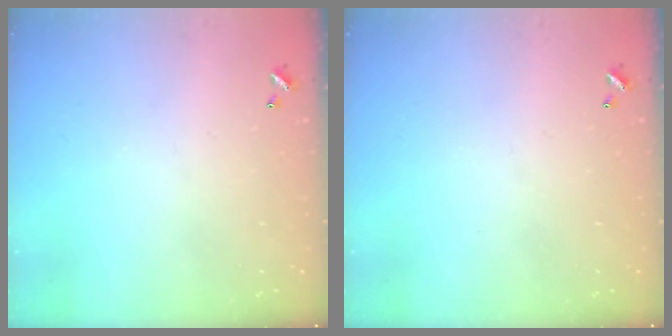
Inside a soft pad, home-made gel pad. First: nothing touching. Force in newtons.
{"total": 0.0}